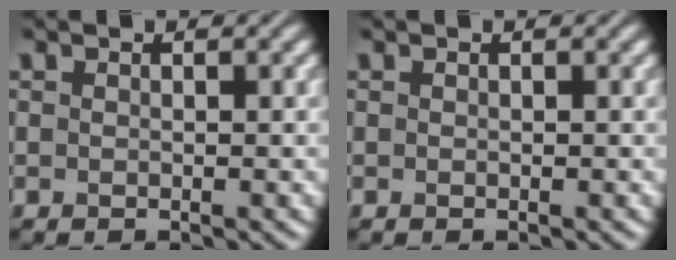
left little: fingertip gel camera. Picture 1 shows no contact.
{"total": 0.0}